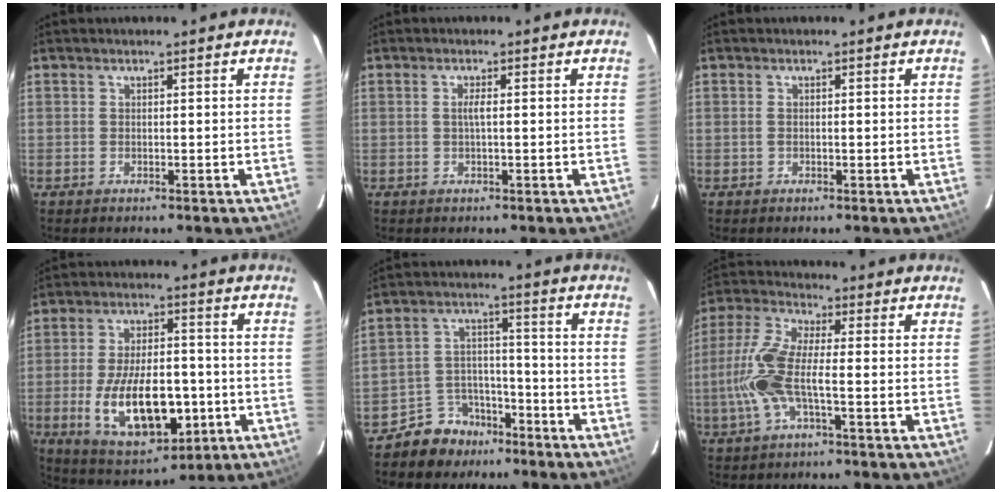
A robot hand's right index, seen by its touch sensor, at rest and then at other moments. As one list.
[{"total": 1.3, "force": [0.0, -0.2, 1.3], "torque": [-0.026, 0.001, -0.002]}, {"total": 0.7, "force": [-0.1, 0.4, 0.6], "torque": [-0.016, 0.000, -0.003]}, {"total": 17.9, "force": [-4.3, 8.8, 14.9], "torque": [-0.290, -0.012, -0.050]}, {"total": 8.7, "force": [-6.6, 5.5, 1.3], "torque": [-0.034, 0.037, -0.101]}, {"total": 10.9, "force": [-2.5, 2.5, 10.3], "torque": [-0.239, 0.002, -0.052]}]